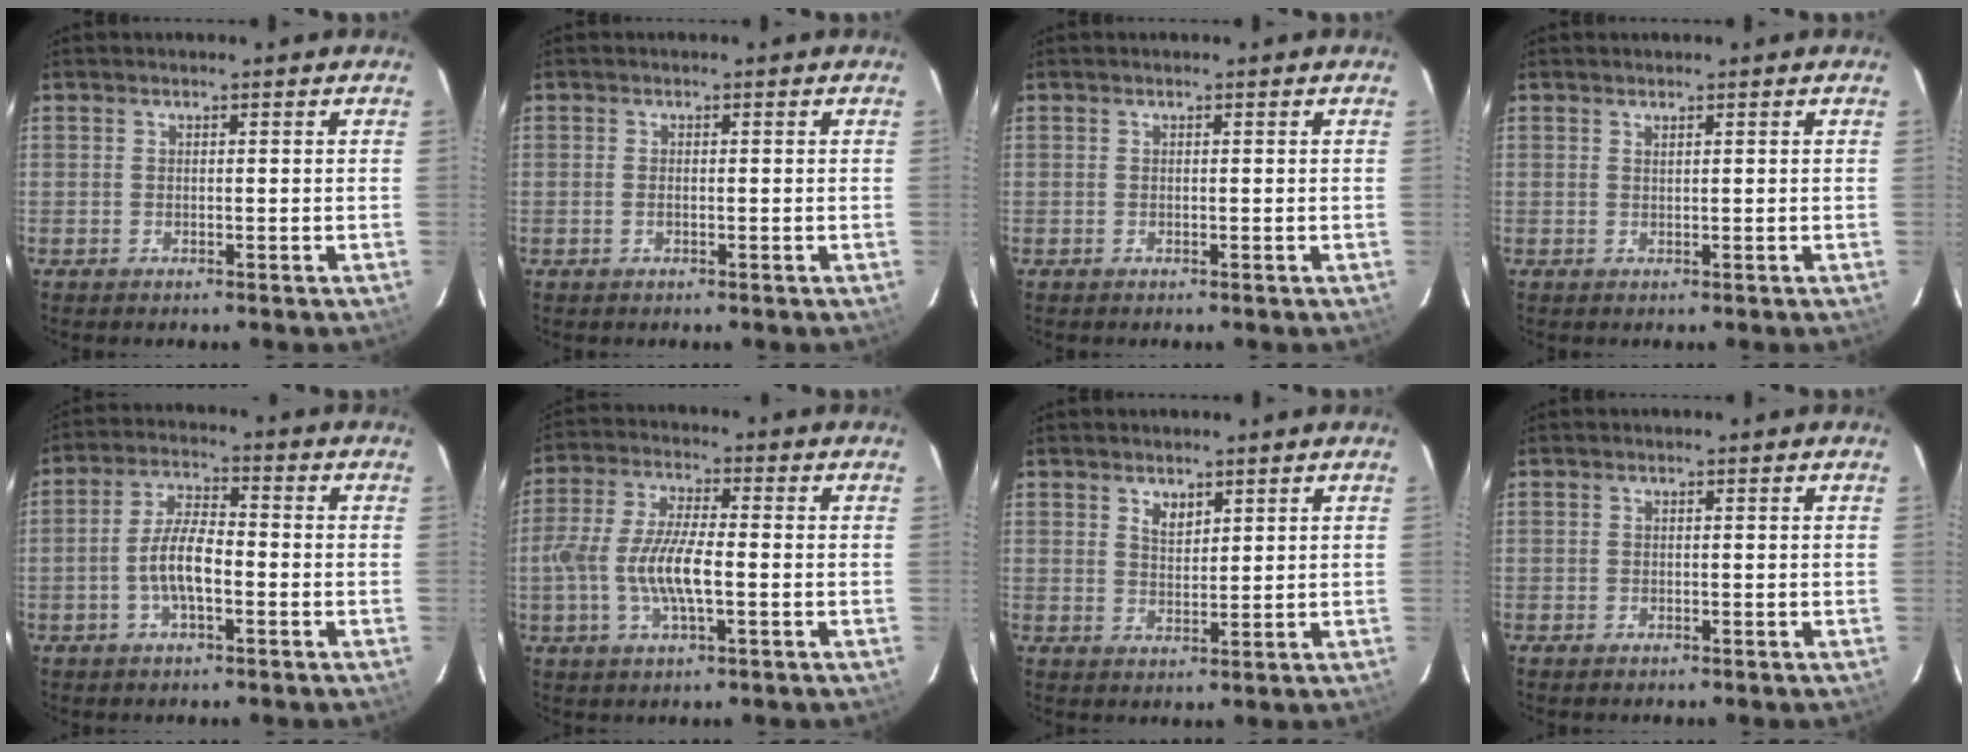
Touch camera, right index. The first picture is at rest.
{"total": 0.7, "force": [-0.2, 0.4, 0.6], "torque": [-0.012, 0.000, -0.005]}
{"total": 0.0}
{"total": 0.5, "force": [0.5, -0.1, 0.2], "torque": [-0.006, -0.003, 0.008]}
{"total": 7.0, "force": [-2.2, 2.3, 6.3], "torque": [-0.128, 0.010, -0.040]}
{"total": 10.5, "force": [-2.2, 3.1, 9.7], "torque": [-0.201, 0.000, -0.044]}
{"total": 3.0, "force": [1.9, 1.6, 1.6], "torque": [-0.024, 0.001, 0.034]}
{"total": 0.5, "force": [-0.4, 0.4, 0.1], "torque": [-0.001, -0.001, -0.007]}